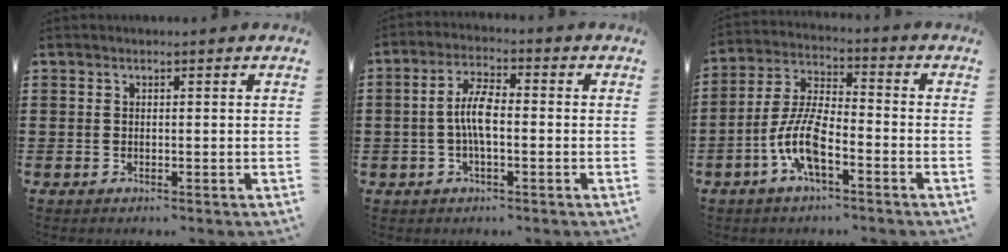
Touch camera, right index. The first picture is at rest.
{"total": 5.7, "force": [-0.6, 2.3, 5.2], "torque": [-0.114, 0.002, -0.017]}
{"total": 8.4, "force": [-3.8, 2.9, 6.9], "torque": [-0.169, -0.007, -0.079]}